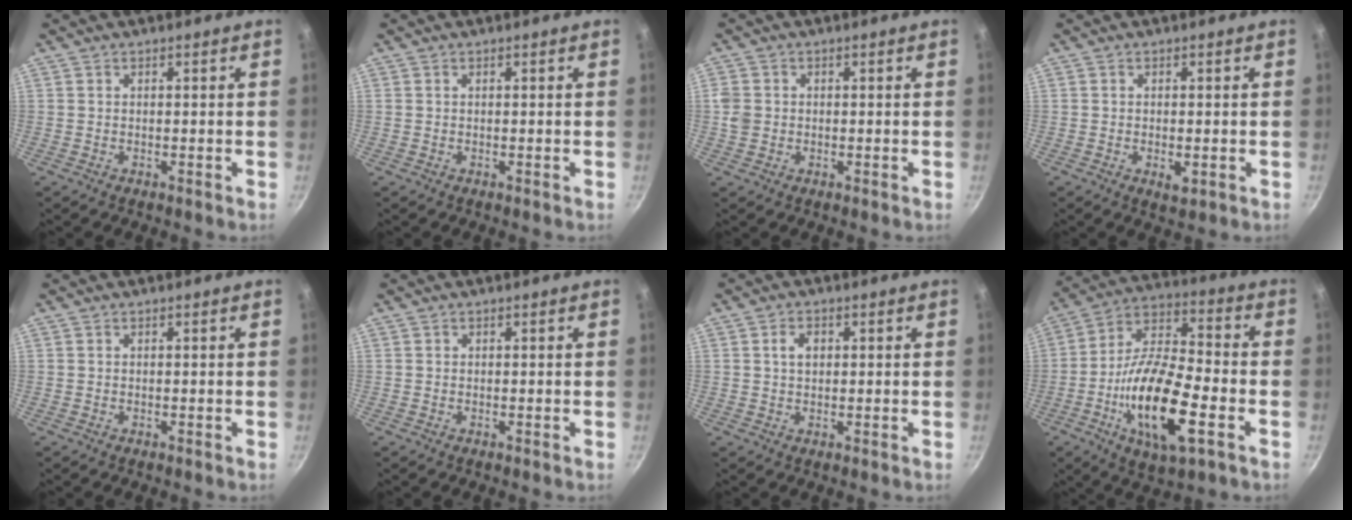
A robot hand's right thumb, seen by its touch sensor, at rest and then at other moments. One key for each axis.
{"total": 0.0}
{"total": 3.3, "fx": -0.1, "fy": 2.9, "fz": 1.4, "tx": -0.020, "ty": 0.004, "tz": -0.003}
{"total": 2.6, "fx": -0.6, "fy": 1.3, "fz": 2.2, "tx": -0.036, "ty": -0.007, "tz": -0.007}
{"total": 0.0}
{"total": 0.0}
{"total": 2.9, "fx": 0.6, "fy": 2.0, "fz": 2.0, "tx": -0.022, "ty": 0.003, "tz": 0.010}
{"total": 20.2, "fx": -6.1, "fy": 7.6, "fz": 17.7, "tx": -0.323, "ty": 0.025, "tz": -0.119}